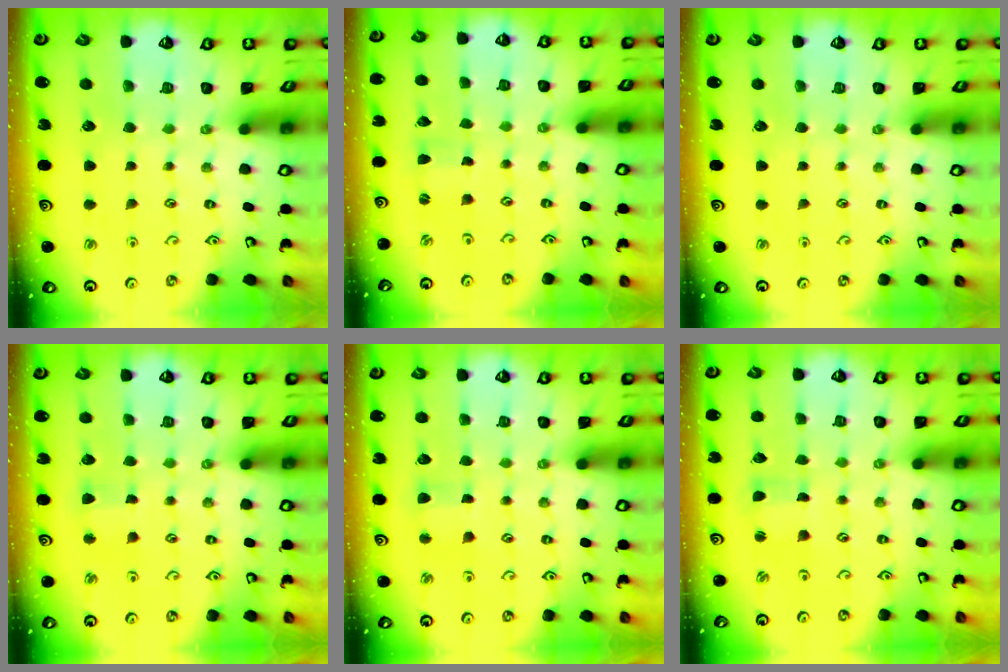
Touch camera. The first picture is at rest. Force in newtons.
{"total": 1.0, "press": 1.0, "slide": 0.1}
{"total": 0.0}
{"total": 2.2, "press": 2.2, "slide": 0.2}
{"total": 3.8, "press": 3.8, "slide": 0.4}
{"total": 2.2, "press": 2.2, "slide": 0.2}